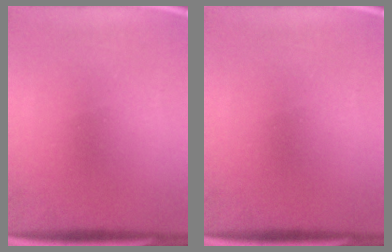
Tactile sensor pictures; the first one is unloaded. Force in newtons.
{"total": 0.0}